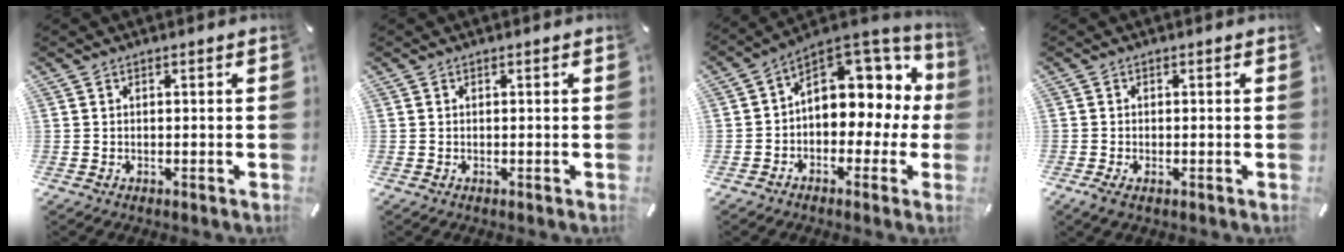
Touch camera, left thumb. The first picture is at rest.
{"total": 0.0}
{"total": 10.2, "force": [3.8, 7.7, 5.5], "torque": [-0.068, -0.041, 0.069]}
{"total": 1.4, "force": [-0.5, 0.8, 1.0], "torque": [-0.019, 0.000, -0.008]}